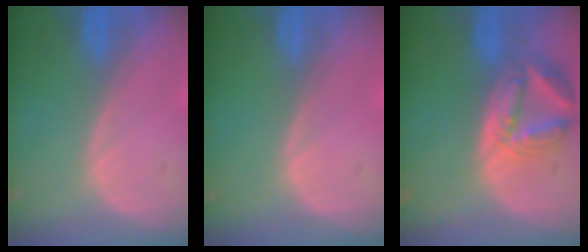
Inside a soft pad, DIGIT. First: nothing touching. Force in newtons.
{"total": 0.0}
{"total": 8.0, "press": 7.1, "slide": 3.7}